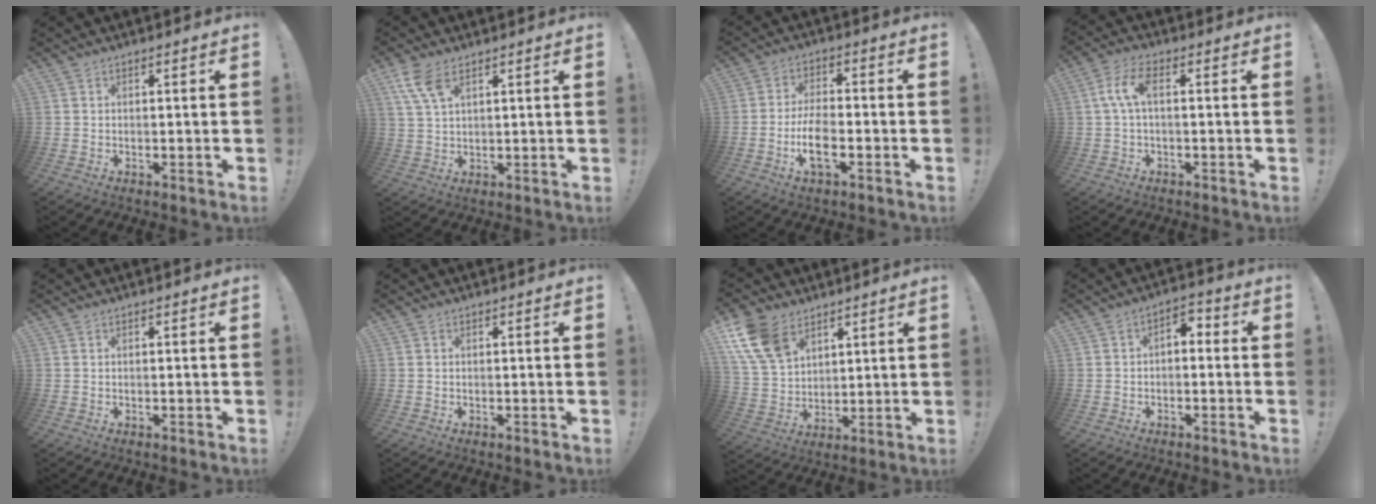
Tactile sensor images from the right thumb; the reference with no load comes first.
{"total": 7.4, "force": [4.4, 3.0, 5.1], "torque": [-0.105, -0.016, 0.082]}
{"total": 9.1, "force": [-3.1, 3.9, 7.6], "torque": [-0.151, 0.001, -0.056]}
{"total": 7.2, "force": [0.8, 2.7, 6.7], "torque": [-0.143, 0.001, 0.012]}
{"total": 0.0}
{"total": 0.0}
{"total": 14.2, "force": [8.1, 9.2, 7.1], "torque": [-0.151, -0.036, 0.161]}
{"total": 3.6, "force": [-1.4, 2.3, 2.4], "torque": [-0.038, 0.011, -0.026]}